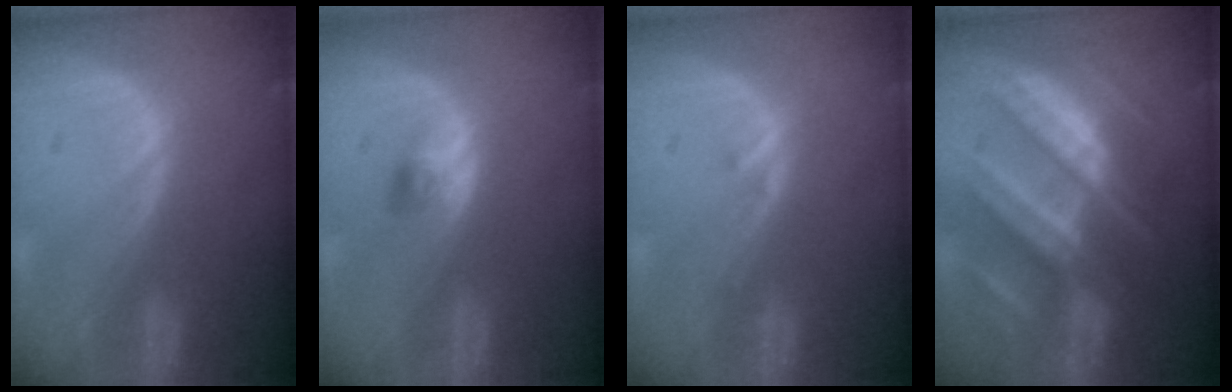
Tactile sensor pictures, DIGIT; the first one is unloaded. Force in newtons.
{"total": 2.4, "press": 2.2, "slide": 0.7}
{"total": 1.0, "press": 0.9, "slide": 0.5}
{"total": 11.2, "press": 11.1, "slide": 1.0}